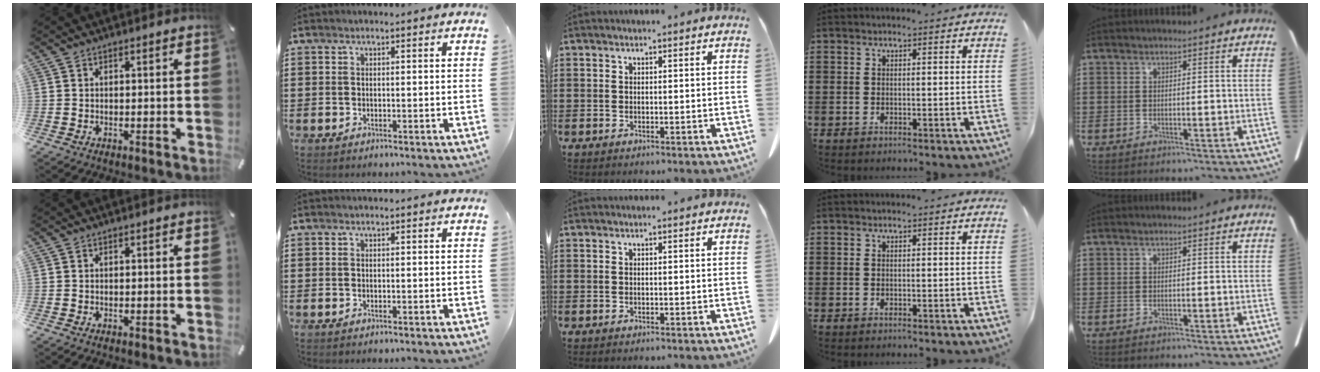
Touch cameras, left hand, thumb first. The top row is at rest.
{}